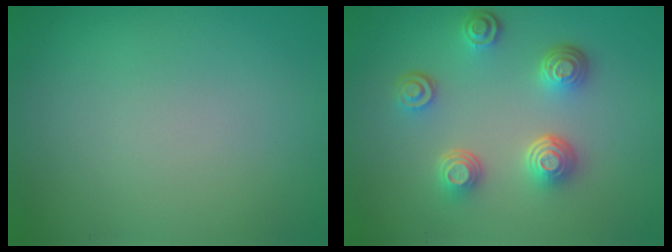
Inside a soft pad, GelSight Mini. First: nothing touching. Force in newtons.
{"total": 4.6, "press": 3.5, "slide": 2.9}